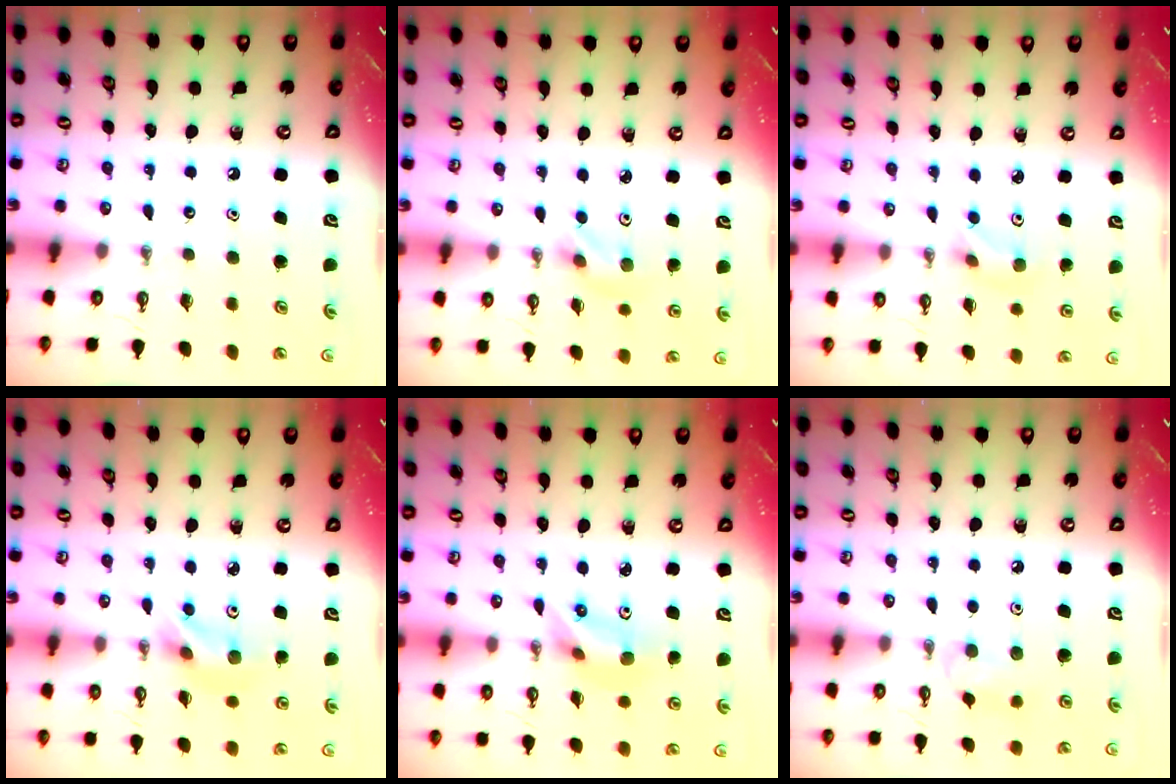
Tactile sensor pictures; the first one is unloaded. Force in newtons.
{"total": 2.6, "press": 2.4, "slide": 0.8}
{"total": 2.9, "press": 2.8, "slide": 0.6}
{"total": 6.0, "press": 4.4, "slide": 4.1}
{"total": 6.3, "press": 5.5, "slide": 3.1}
{"total": 8.3, "press": 8.0, "slide": 2.2}